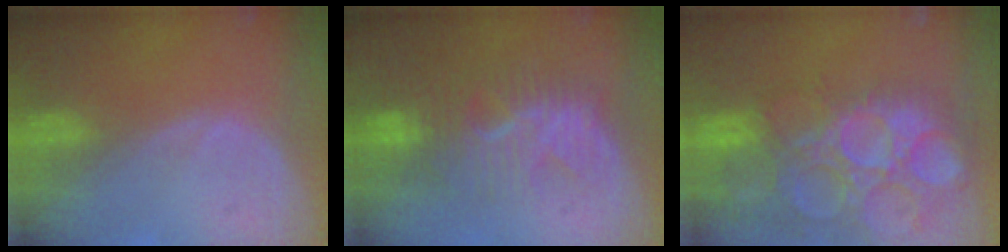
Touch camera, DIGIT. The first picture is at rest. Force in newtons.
{"total": 9.0, "press": 8.3, "slide": 3.4}
{"total": 15.4, "press": 12.7, "slide": 8.7}